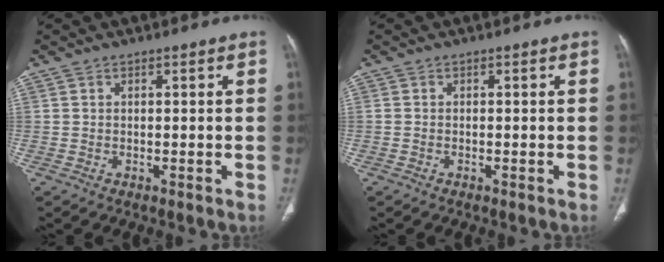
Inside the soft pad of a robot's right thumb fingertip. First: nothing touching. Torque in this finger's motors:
{"motor_torque": [-0.36, -0.54, -0.20, 0.06, -0.02]}